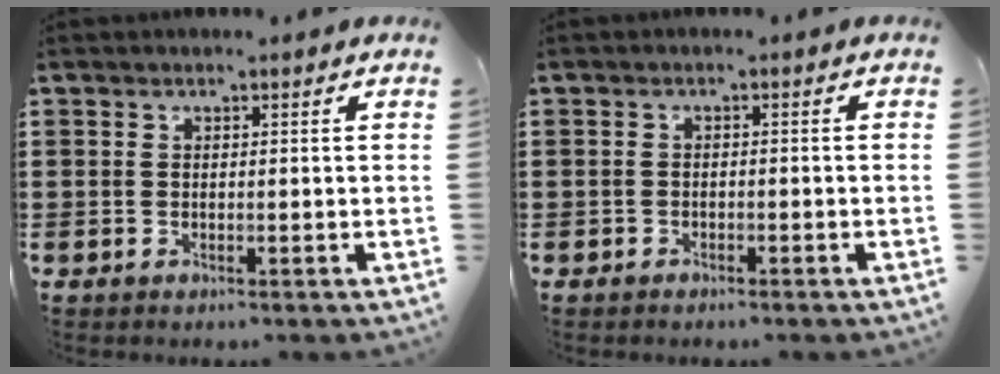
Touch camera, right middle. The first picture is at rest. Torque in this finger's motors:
{"motor_torque": [0.54, 0.60, -0.04, -0.01]}